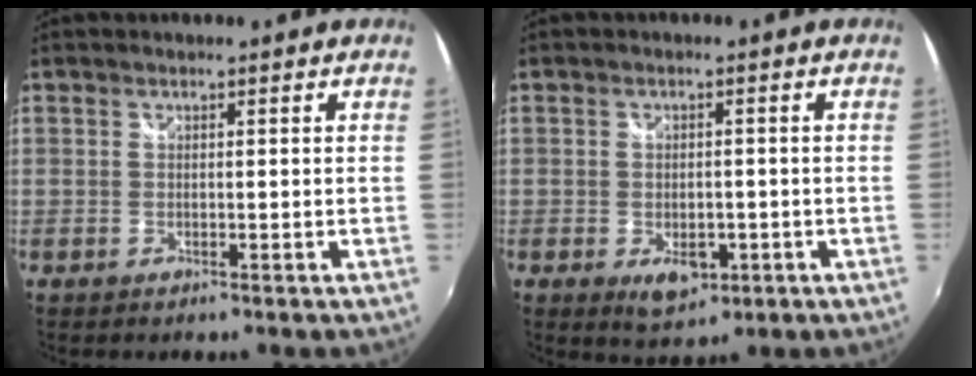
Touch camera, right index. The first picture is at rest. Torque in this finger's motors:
{"motor_torque": [-0.59, 0.88, 0.10, 0.03]}